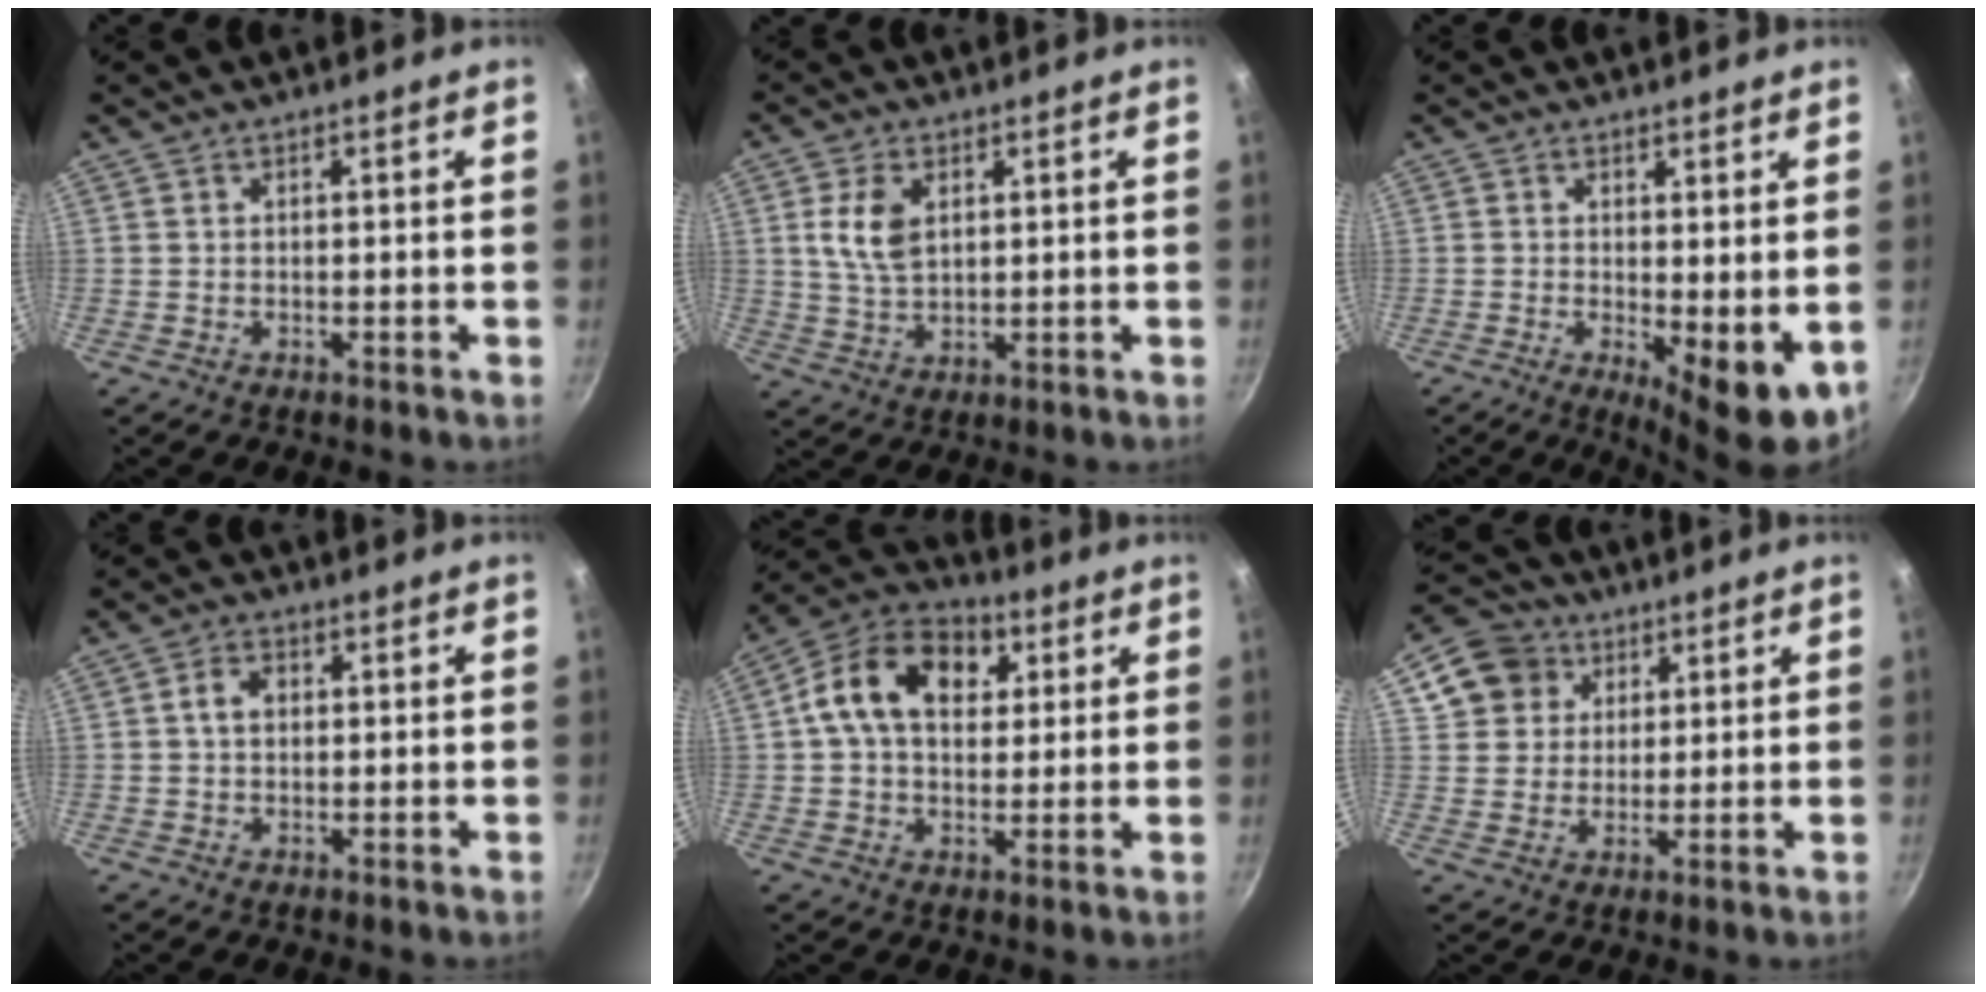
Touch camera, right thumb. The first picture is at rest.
{"total": 7.3, "force": [2.1, 4.4, 5.4], "torque": [-0.099, -0.007, 0.041]}
{"total": 8.0, "force": [-0.3, 3.0, 7.4], "torque": [-0.092, -0.014, 0.005]}
{"total": 3.4, "force": [0.3, 2.5, 2.2], "torque": [-0.027, 0.008, 0.002]}
{"total": 15.3, "force": [3.9, 10.8, 10.1], "torque": [-0.147, 0.017, 0.046]}
{"total": 9.8, "force": [4.2, 8.4, 2.8], "torque": [-0.020, 0.009, 0.067]}